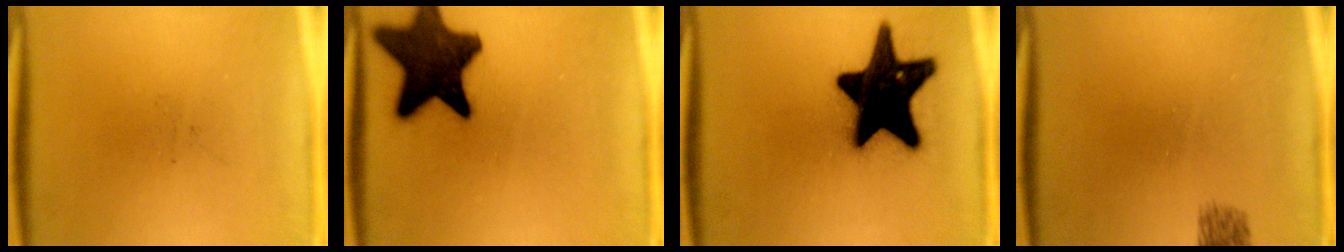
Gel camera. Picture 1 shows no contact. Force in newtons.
{"total": 15.3}
{"total": 19.0}
{"total": 1.9}